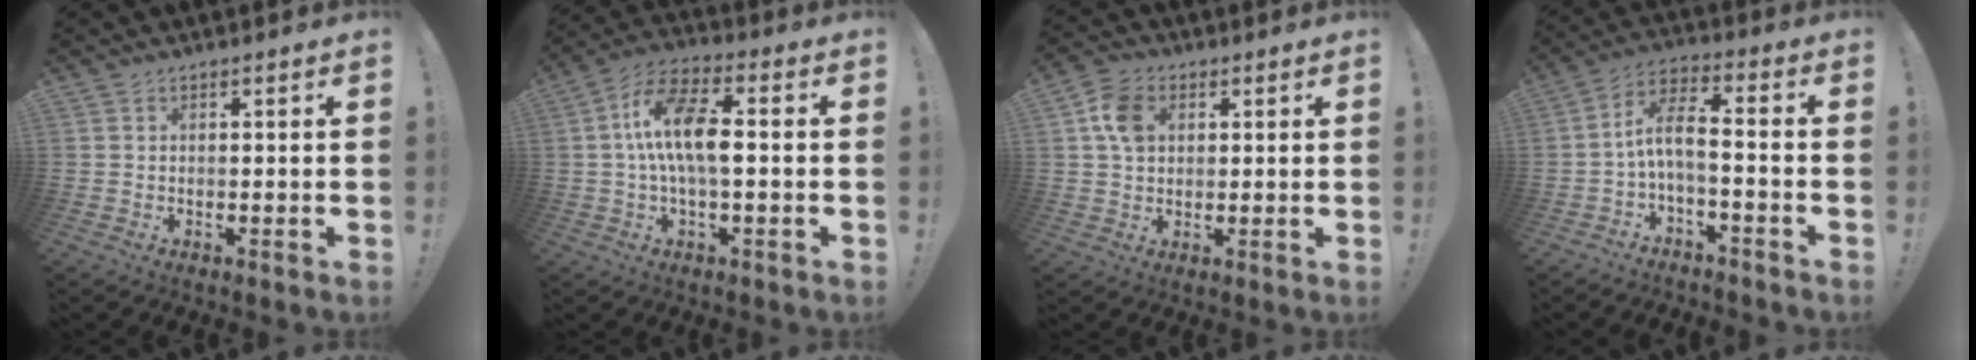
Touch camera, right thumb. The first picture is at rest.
{"total": 13.4, "force": [0.1, 5.5, 12.2], "torque": [-0.234, 0.011, 0.001]}
{"total": 8.2, "force": [2.0, 6.1, 5.1], "torque": [-0.085, 0.008, 0.041]}
{"total": 7.9, "force": [-2.0, 2.9, 7.0], "torque": [-0.129, 0.012, -0.037]}